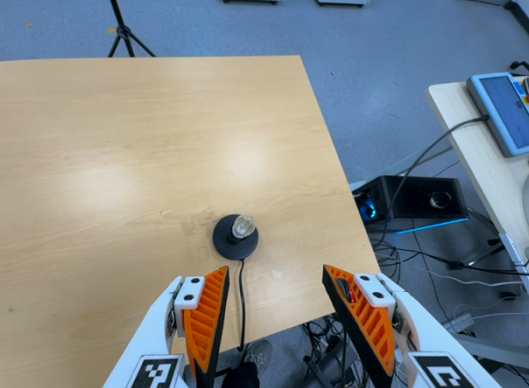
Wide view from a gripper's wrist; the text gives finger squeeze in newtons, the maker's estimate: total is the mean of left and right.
{"total": 0.0}